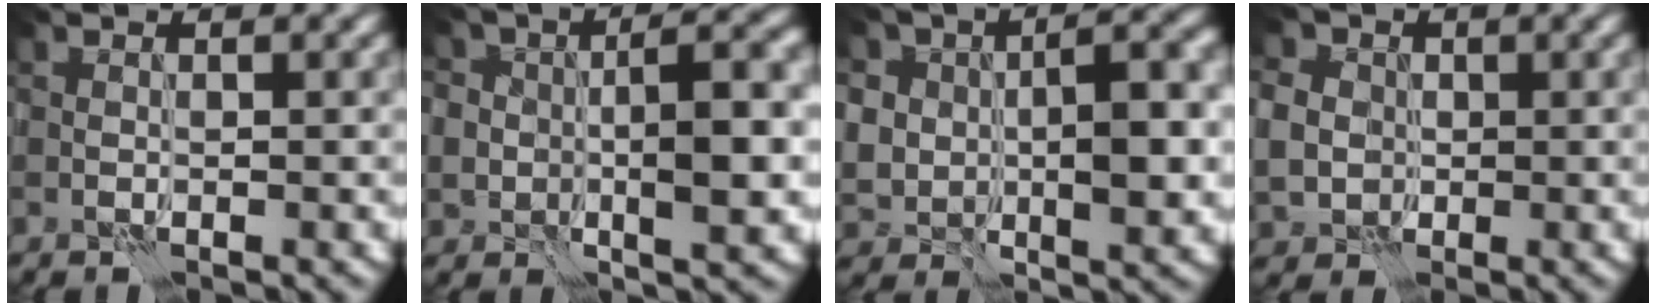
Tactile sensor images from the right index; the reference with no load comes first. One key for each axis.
{"total": 8.2, "fx": -1.1, "fy": 4.9, "fz": 6.5, "tx": -0.103, "ty": 0.003, "tz": -0.020}
{"total": 8.9, "fx": 0.2, "fy": 6.2, "fz": 6.3, "tx": -0.094, "ty": 0.003, "tz": 0.002}
{"total": 6.9, "fx": 0.3, "fy": 6.3, "fz": 2.9, "tx": -0.076, "ty": 0.010, "tz": -0.015}